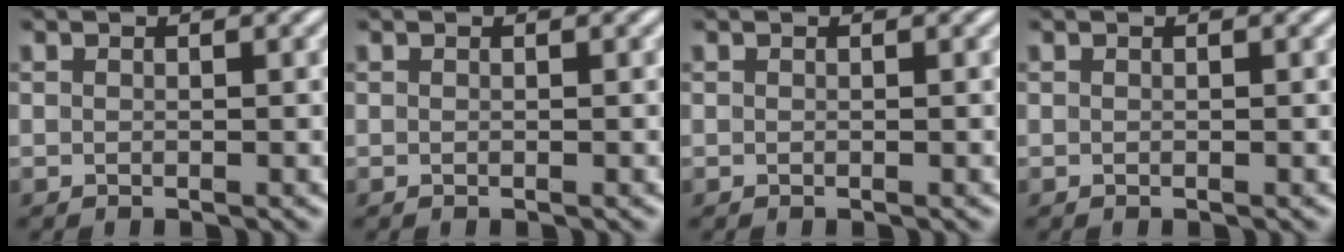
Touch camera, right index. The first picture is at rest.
{"total": 0.0}
{"total": 0.0}
{"total": 0.0}